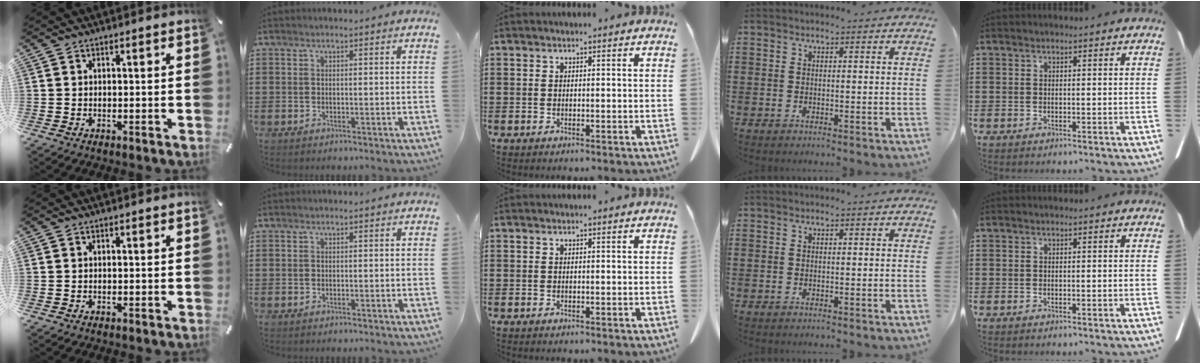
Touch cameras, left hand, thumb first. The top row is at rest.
{}